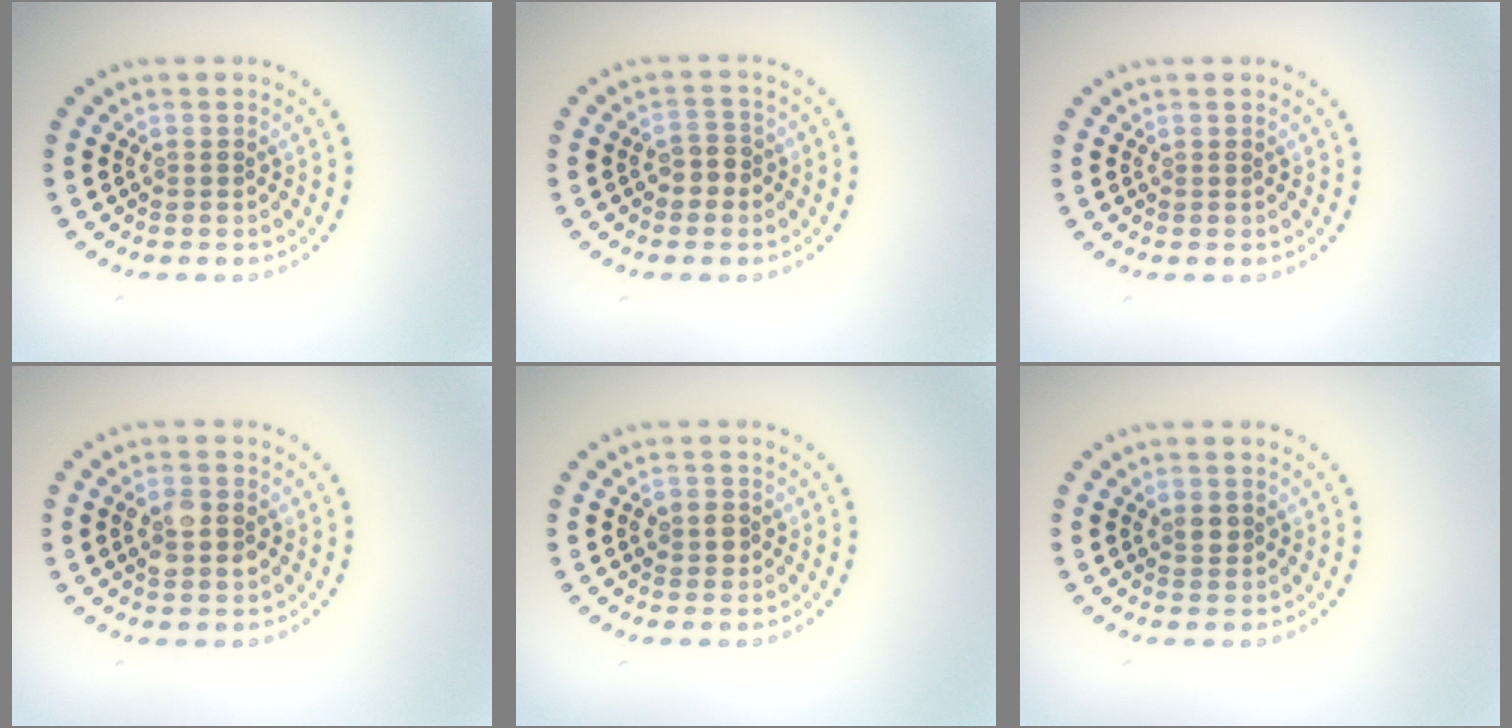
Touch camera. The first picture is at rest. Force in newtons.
{"total": 1.9, "press": 1.8, "slide": 0.6}
{"total": 0.0}
{"total": 2.5, "press": 2.5, "slide": 0.2}
{"total": 1.5, "press": 1.3, "slide": 0.6}
{"total": 1.1, "press": 1.0, "slide": 0.4}